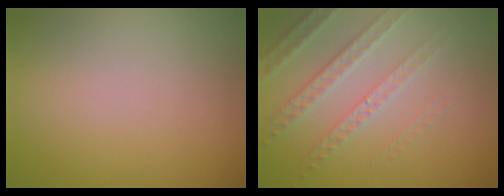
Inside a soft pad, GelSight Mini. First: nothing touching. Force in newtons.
{"total": 3.4, "press": 3.2, "slide": 1.1}